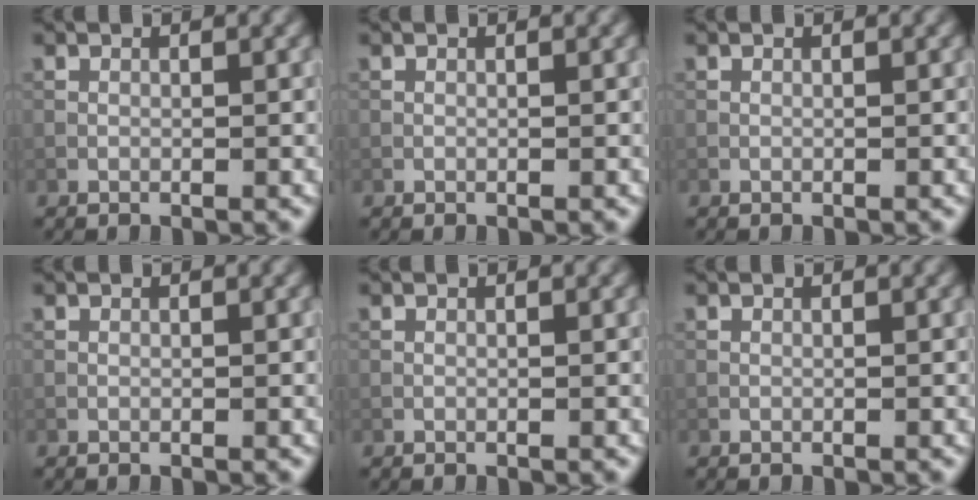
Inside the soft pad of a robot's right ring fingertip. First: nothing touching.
{"total": 0.0}
{"total": 0.0}
{"total": 0.0}
{"total": 0.0}
{"total": 0.0}